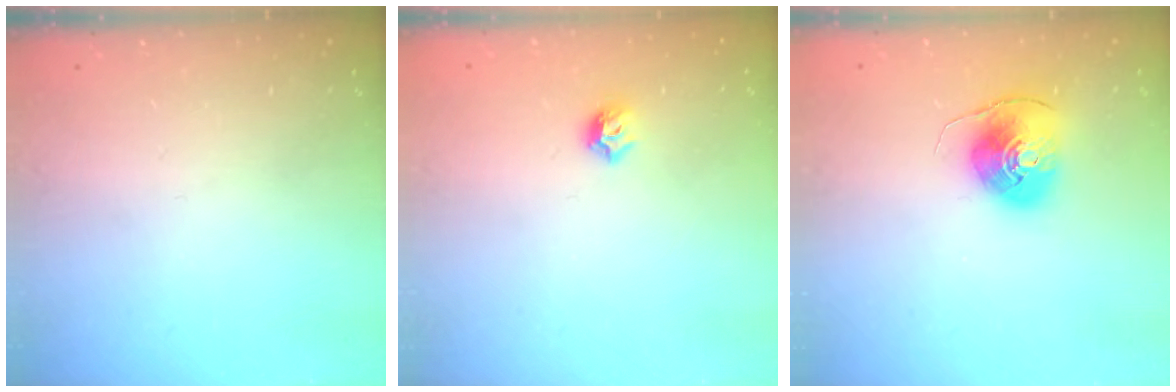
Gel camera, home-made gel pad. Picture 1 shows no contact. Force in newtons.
{"total": 5.6, "press": 5.6, "slide": 0.8}
{"total": 8.4, "press": 8.3, "slide": 1.5}